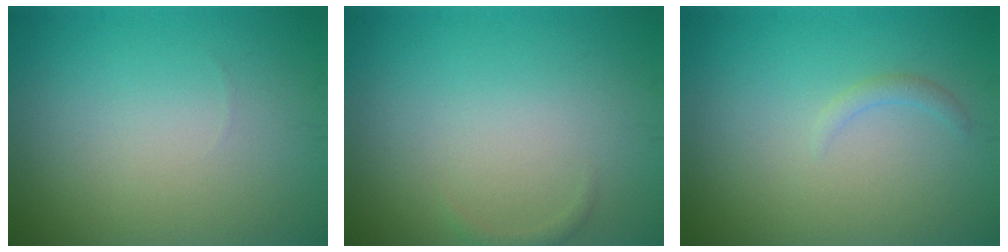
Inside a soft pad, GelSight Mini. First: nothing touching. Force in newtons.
{"total": 0.6, "press": 0.6, "slide": 0.1}
{"total": 1.0, "press": 1.0, "slide": 0.2}